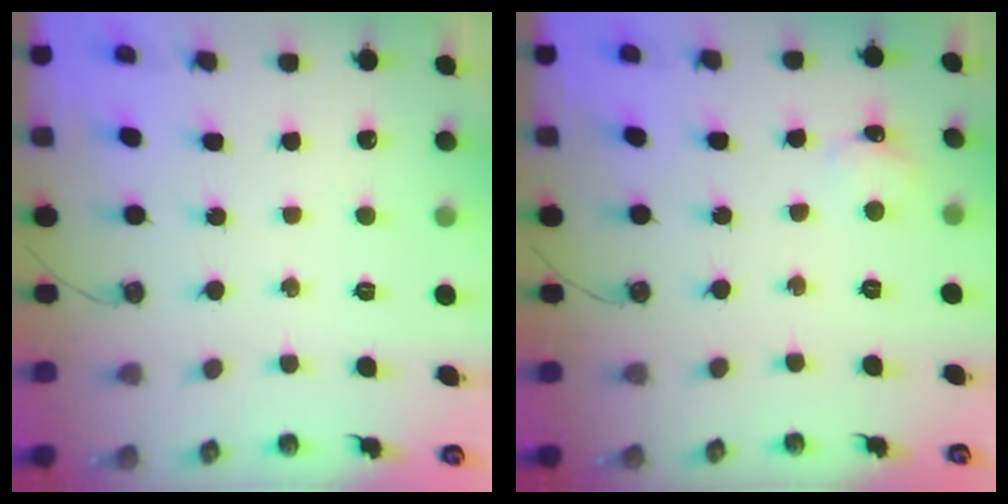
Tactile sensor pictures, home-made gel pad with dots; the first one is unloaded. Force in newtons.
{"total": 2.6, "press": 2.6, "slide": 0.4}